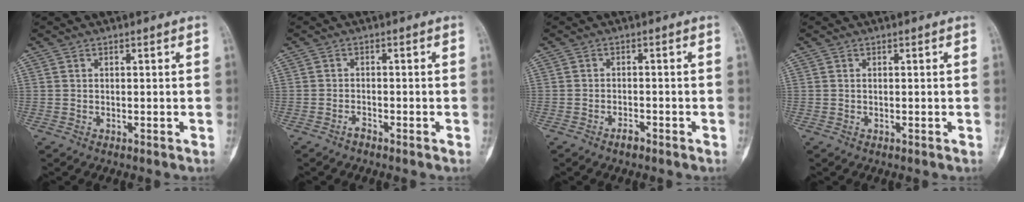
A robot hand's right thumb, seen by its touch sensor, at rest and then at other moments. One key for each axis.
{"total": 1.0, "fx": -0.9, "fy": 0.3, "fz": 0.3, "tx": -0.002, "ty": 0.005, "tz": -0.019}
{"total": 1.6, "fx": -1.3, "fy": 0.7, "fz": 0.8, "tx": -0.010, "ty": 0.008, "tz": -0.023}
{"total": 0.0}